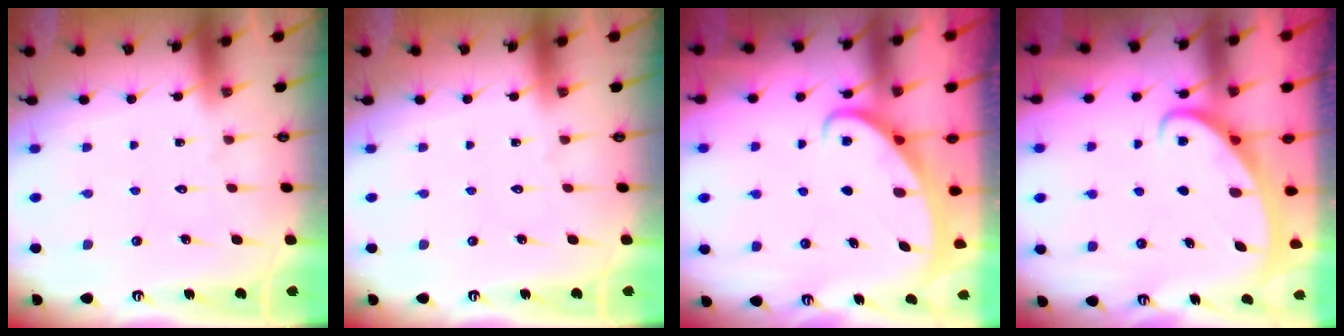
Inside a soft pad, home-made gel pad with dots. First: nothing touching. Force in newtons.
{"total": 0.0}
{"total": 2.4, "press": 2.4, "slide": 0.4}
{"total": 2.6, "press": 2.6, "slide": 0.3}